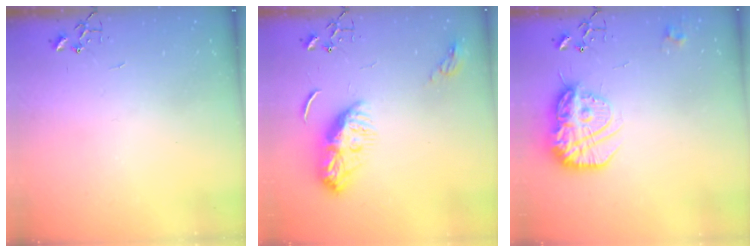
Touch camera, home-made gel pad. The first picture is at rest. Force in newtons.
{"total": 9.4, "press": 9.4, "slide": 0.6}
{"total": 17.7, "press": 17.6, "slide": 1.8}